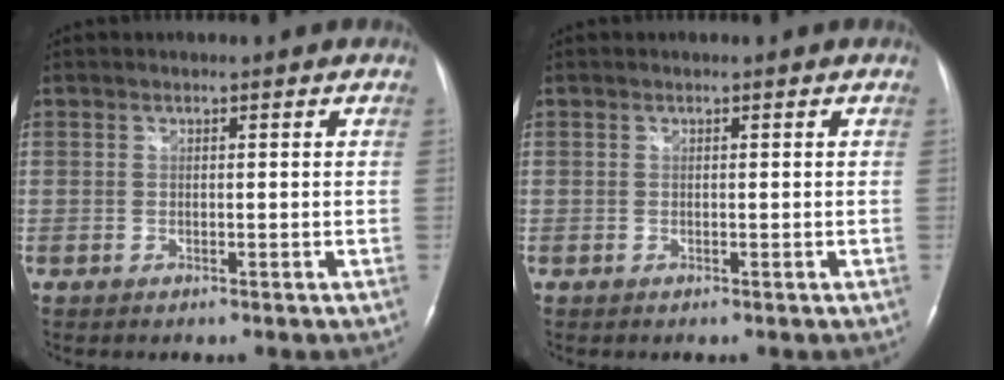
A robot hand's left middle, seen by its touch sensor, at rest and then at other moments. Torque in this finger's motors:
{"motor_torque": [0.00, 0.00, 0.00, 0.01]}